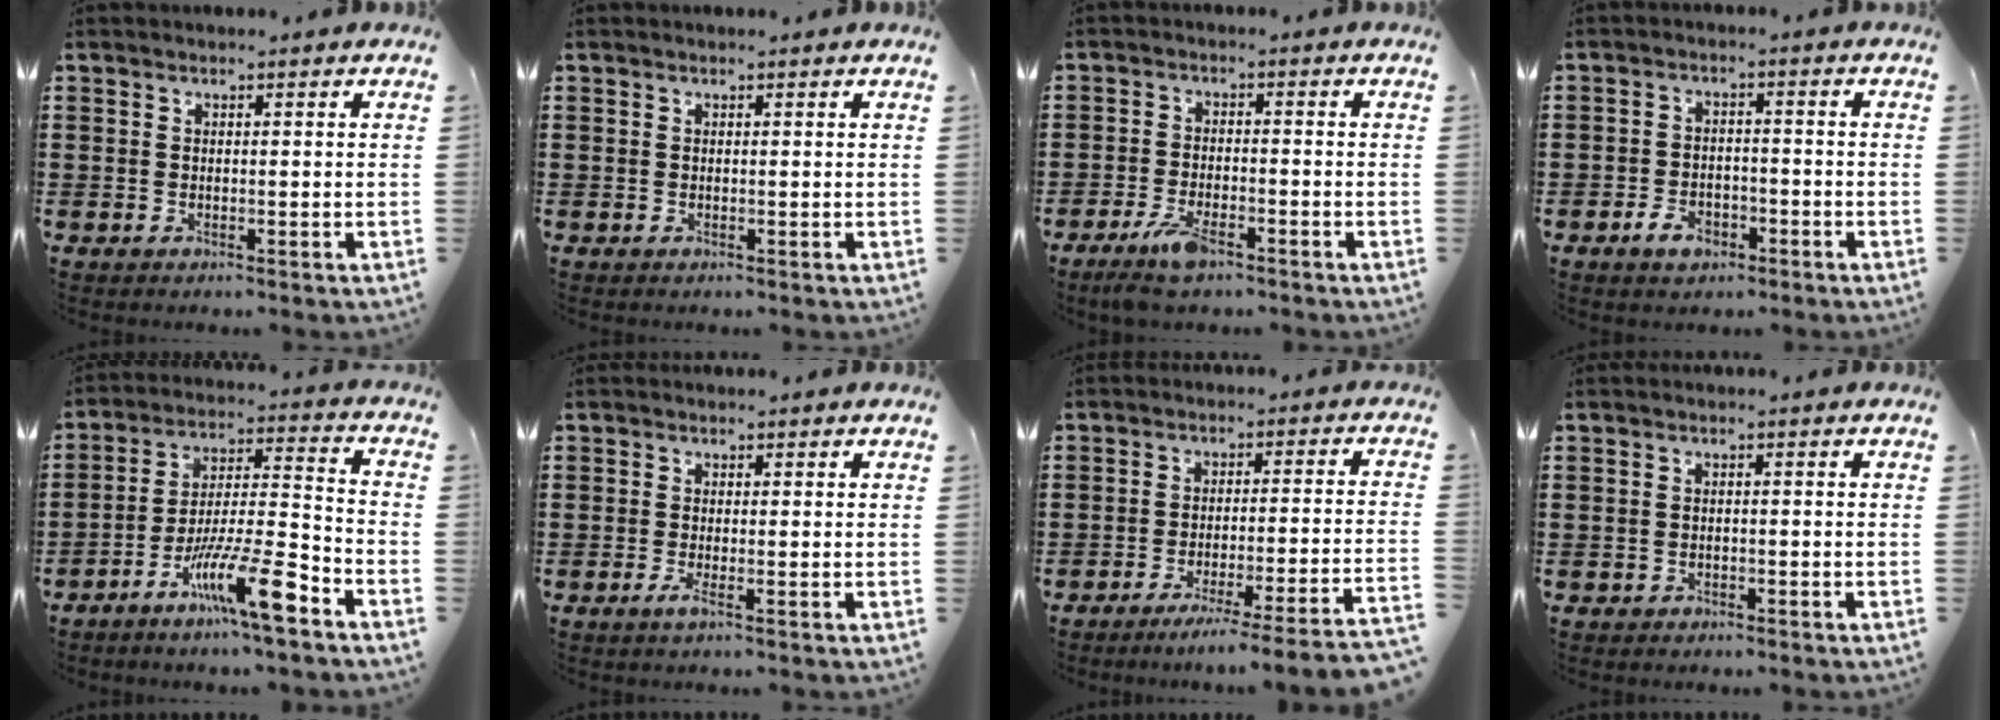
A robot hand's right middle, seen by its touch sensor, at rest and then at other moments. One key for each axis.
{"total": 0.0}
{"total": 4.9, "fx": -3.4, "fy": 1.5, "fz": 3.2, "tx": -0.071, "ty": -0.003, "tz": -0.066}
{"total": 3.9, "fx": -2.4, "fy": 2.1, "fz": 2.2, "tx": -0.039, "ty": 0.005, "tz": -0.045}
{"total": 12.6, "fx": -8.1, "fy": 1.6, "fz": 9.5, "tx": -0.170, "ty": 0.012, "tz": -0.150}
{"total": 1.3, "fx": -0.4, "fy": 0.0, "fz": 1.2, "tx": -0.021, "ty": -0.005, "tz": -0.007}
{"total": 5.1, "fx": -4.3, "fy": -1.0, "fz": 2.6, "tx": -0.042, "ty": -0.025, "tz": -0.086}
{"total": 0.9, "fx": -0.8, "fy": 0.3, "fz": 0.1, "tx": -0.004, "ty": 0.000, "tz": -0.018}